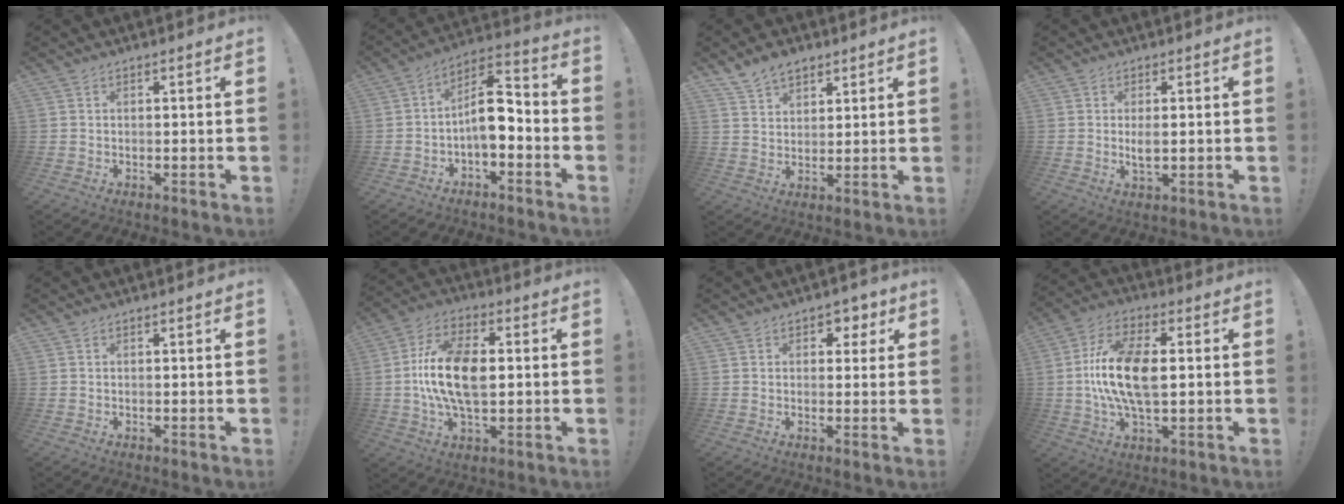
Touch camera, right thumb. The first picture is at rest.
{"total": 10.9, "force": [-2.2, 5.4, 9.2], "torque": [-0.151, 0.019, -0.040]}
{"total": 7.2, "force": [5.5, 4.1, 2.3], "torque": [-0.041, -0.026, 0.103]}
{"total": 3.5, "force": [0.3, 1.5, 3.1], "torque": [-0.049, -0.006, 0.002]}
{"total": 0.0}
{"total": 15.3, "force": [0.0, 8.3, 12.9], "torque": [-0.242, 0.002, -0.006]}
{"total": 4.2, "force": [1.8, 3.5, 1.5], "torque": [-0.005, -0.011, 0.028]}
{"total": 15.6, "force": [0.5, 7.5, 13.6], "torque": [-0.262, 0.000, 0.005]}